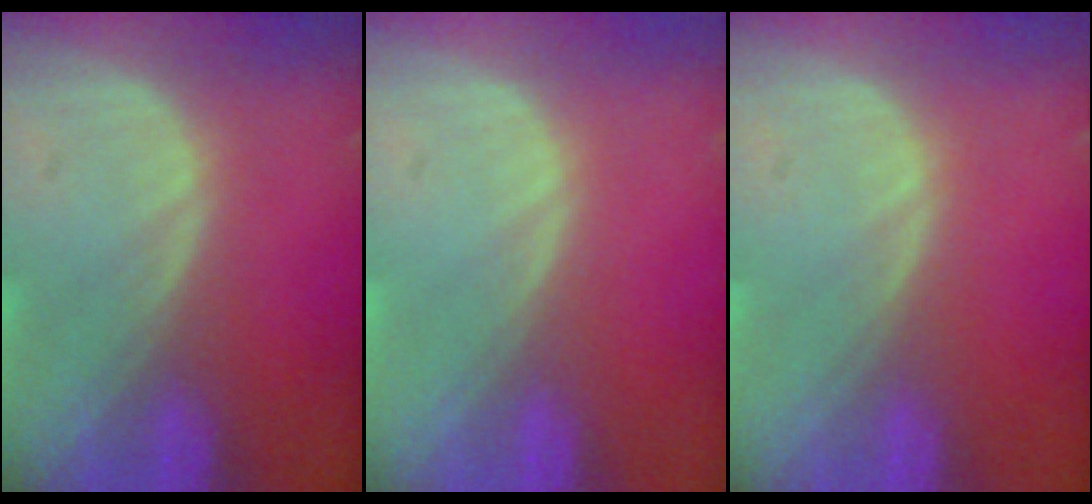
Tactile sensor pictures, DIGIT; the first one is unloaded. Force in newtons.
{"total": 0.6, "press": 0.1, "slide": 0.6}
{"total": 0.0}